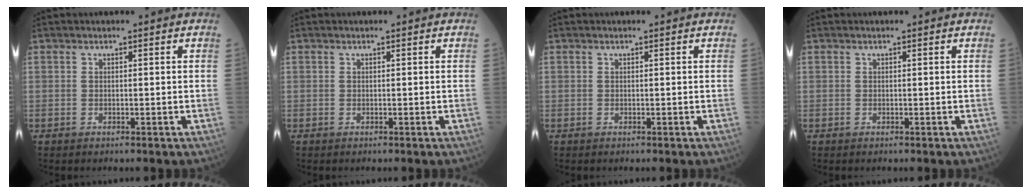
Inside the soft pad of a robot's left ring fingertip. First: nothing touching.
{"total": 0.0}
{"total": 0.0}
{"total": 0.0}